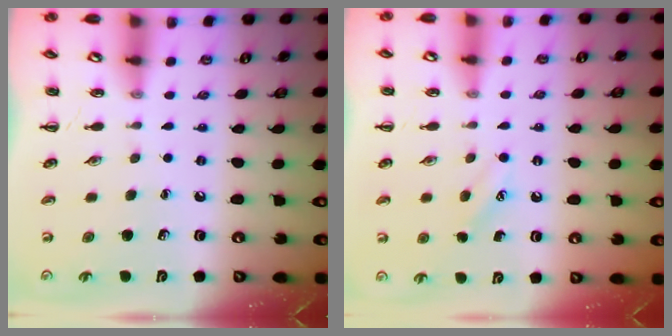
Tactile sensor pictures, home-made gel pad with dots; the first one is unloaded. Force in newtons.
{"total": 3.3, "press": 3.2, "slide": 0.8}